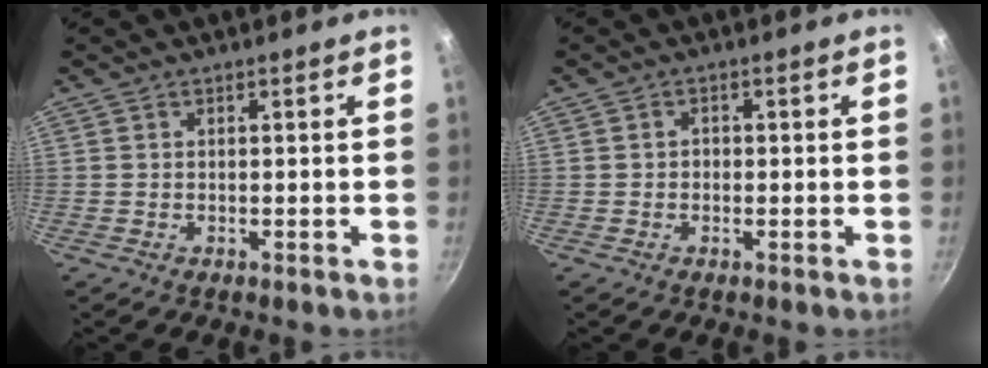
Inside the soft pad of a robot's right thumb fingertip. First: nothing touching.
{"total": 1.3, "force": [-0.1, 1.2, 0.6], "torque": [-0.008, 0.006, -0.005]}